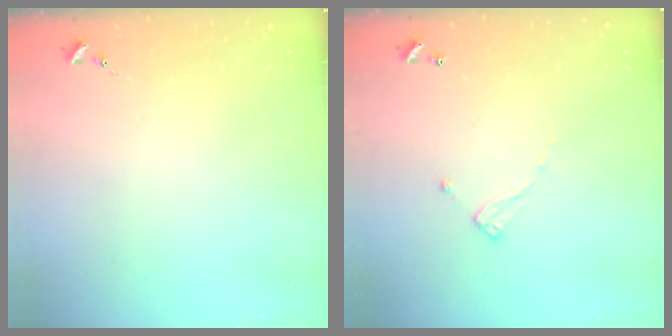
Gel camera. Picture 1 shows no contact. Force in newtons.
{"total": 5.0, "press": 5.0, "slide": 0.4}